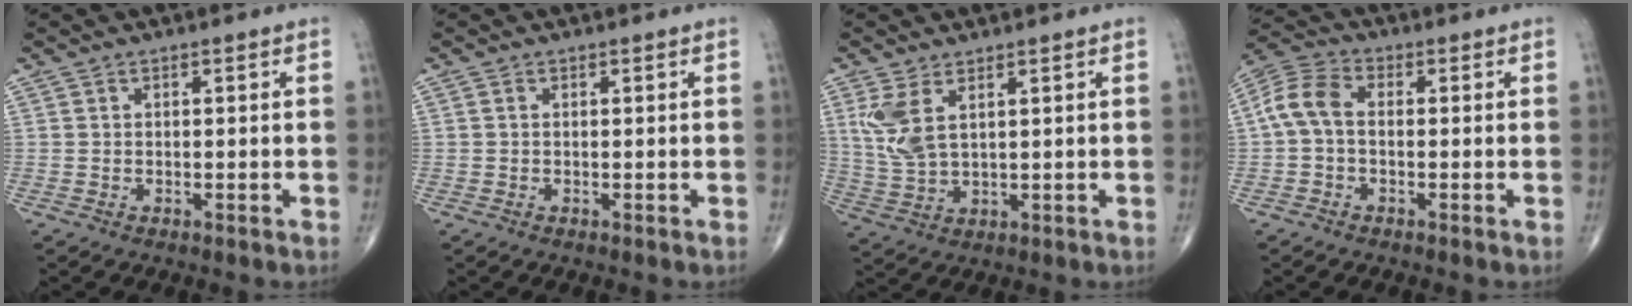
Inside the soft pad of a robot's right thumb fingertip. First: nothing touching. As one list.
[{"total": 0.0}, {"total": 6.8, "force": [2.7, 3.1, 5.5], "torque": [-0.126, -0.009, 0.065]}, {"total": 7.1, "force": [-0.3, 4.5, 5.6], "torque": [-0.115, 0.023, -0.017]}]